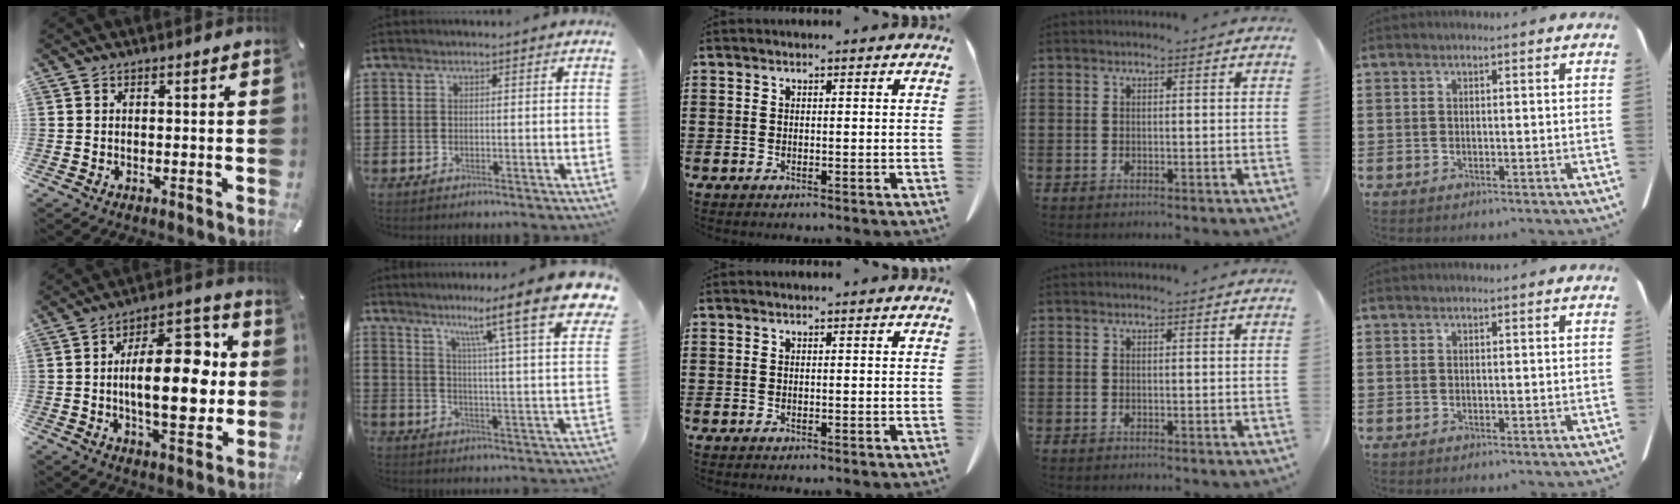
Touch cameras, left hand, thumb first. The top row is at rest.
{"thumb": {"total": 19.6, "force": [0.8, 9.3, 17.3], "torque": [-0.245, -0.001, 0.008]}, "index": {"total": 12.5, "force": [8.8, -0.1, 8.9], "torque": [-0.149, -0.070, 0.128]}}